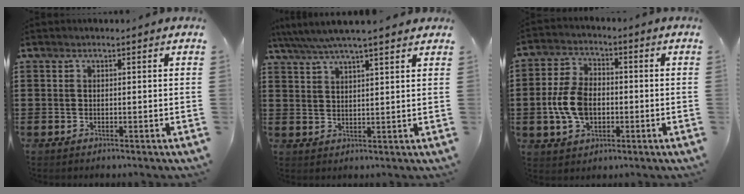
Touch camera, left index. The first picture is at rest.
{"total": 5.0, "force": [4.2, 0.2, 2.7], "torque": [-0.064, -0.013, 0.073]}
{"total": 8.2, "force": [-1.3, 5.3, 6.1], "torque": [-0.152, 0.005, -0.031]}